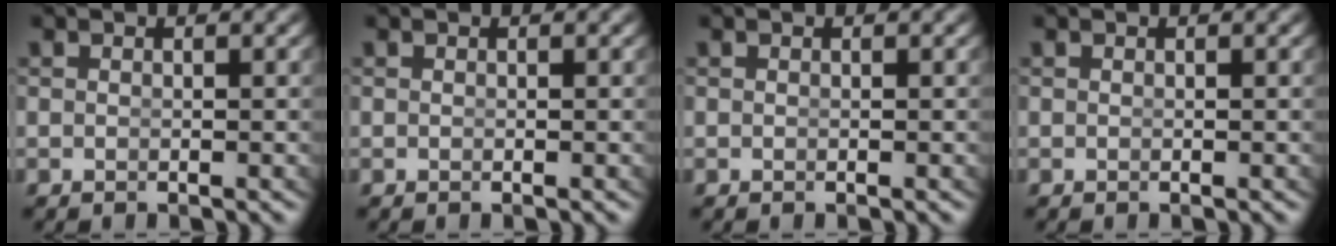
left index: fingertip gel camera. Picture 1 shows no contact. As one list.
[{"total": 0.0}, {"total": 0.0}, {"total": 0.0}]